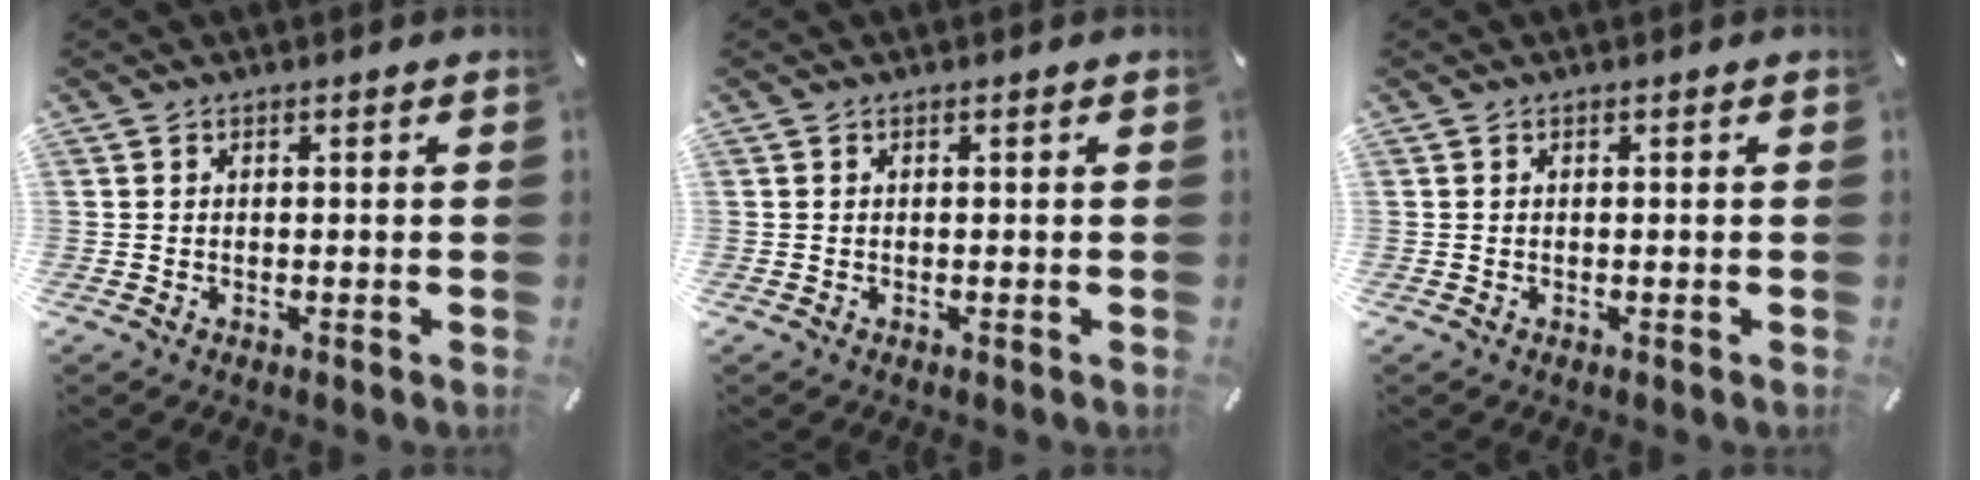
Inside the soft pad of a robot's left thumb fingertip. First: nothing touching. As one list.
[{"total": 0.0}, {"total": 0.0}]